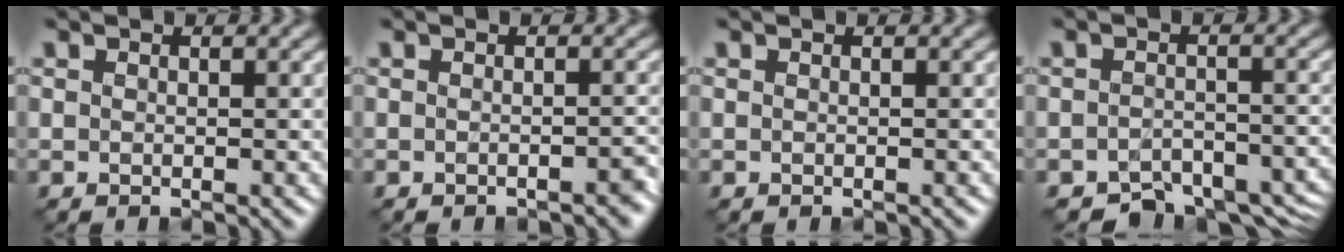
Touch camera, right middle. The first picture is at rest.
{"total": 1.4, "force": [-0.8, 0.7, 0.9], "torque": [-0.005, -0.002, -0.019]}
{"total": 0.0}
{"total": 5.1, "force": [-4.0, 2.3, 2.2], "torque": [-0.016, -0.013, -0.069]}